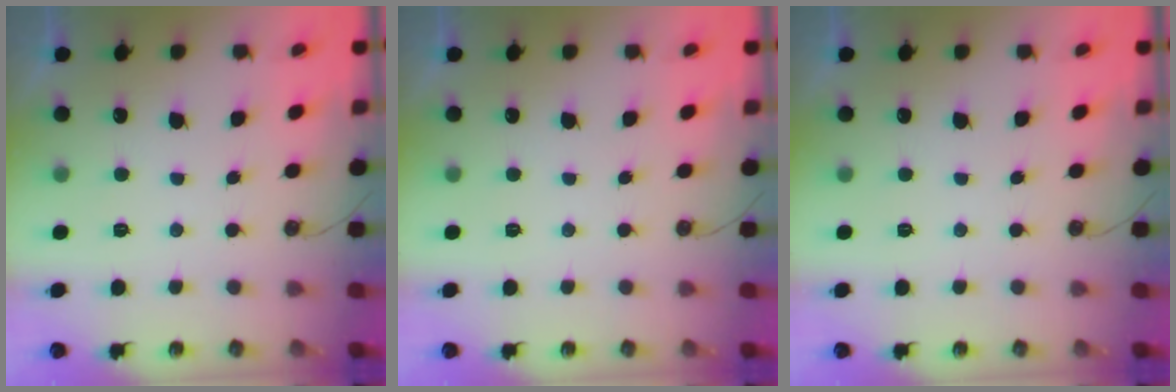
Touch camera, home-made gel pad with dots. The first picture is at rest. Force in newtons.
{"total": 0.0}
{"total": 0.0}